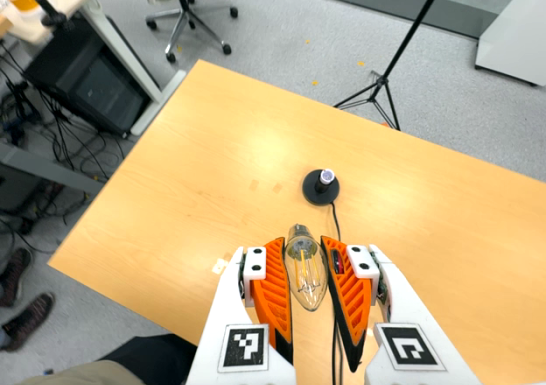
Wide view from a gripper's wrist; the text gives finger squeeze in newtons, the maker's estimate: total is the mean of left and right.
{"total": 20.3, "left": 21.5, "right": 19.1}